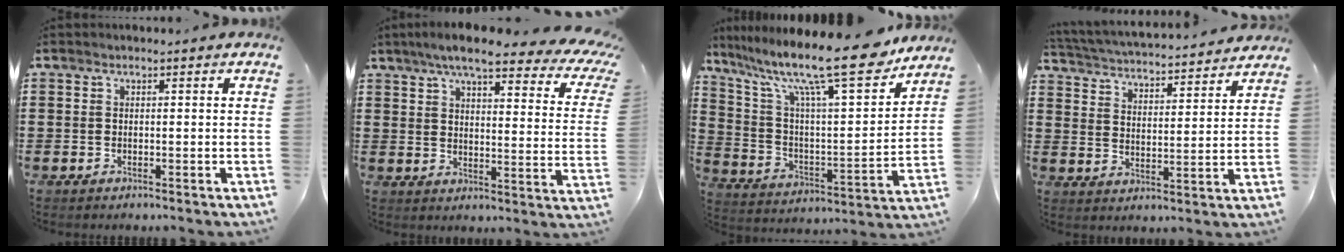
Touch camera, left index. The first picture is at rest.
{"total": 8.0, "force": [6.1, 0.8, 5.0], "torque": [-0.104, -0.032, 0.099]}
{"total": 17.2, "force": [13.4, 2.0, 10.5], "torque": [-0.219, -0.079, 0.219]}
{"total": 3.7, "force": [3.7, -0.4, 0.4], "torque": [-0.030, -0.034, 0.056]}